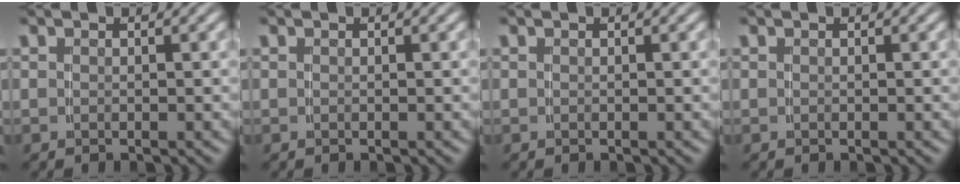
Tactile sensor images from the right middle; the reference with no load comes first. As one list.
[{"total": 0.0}, {"total": 0.0}, {"total": 0.0}]